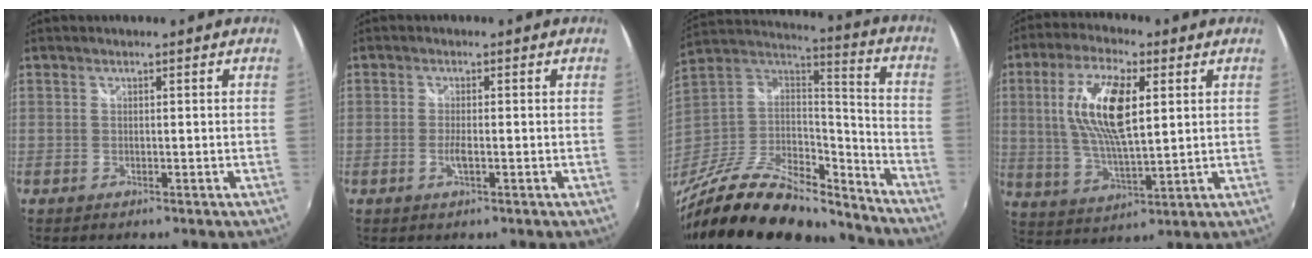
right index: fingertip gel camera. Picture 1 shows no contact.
{"total": 2.1, "force": [-0.6, 0.4, 1.9], "torque": [-0.039, -0.004, -0.011]}
{"total": 30.5, "force": [-23.2, 12.1, 15.6], "torque": [-0.305, -0.001, -0.367]}
{"total": 13.8, "force": [3.3, 4.7, 12.5], "torque": [-0.245, 0.006, 0.065]}